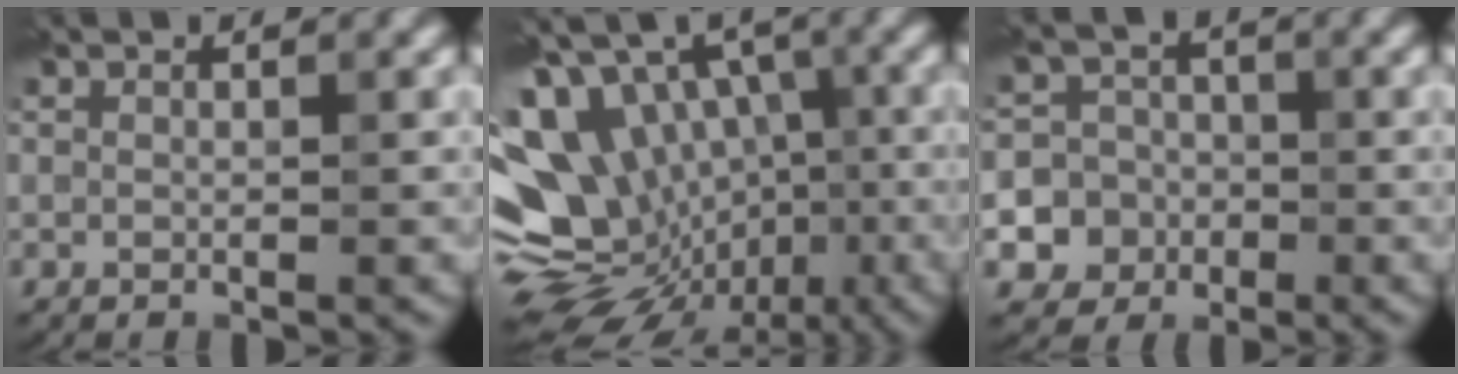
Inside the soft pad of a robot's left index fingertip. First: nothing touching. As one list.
[{"total": 16.1, "force": [-3.2, 12.9, 9.0], "torque": [-0.176, -0.001, -0.032]}, {"total": 10.1, "force": [-3.4, 9.4, 1.5], "torque": [-0.034, -0.018, -0.080]}]